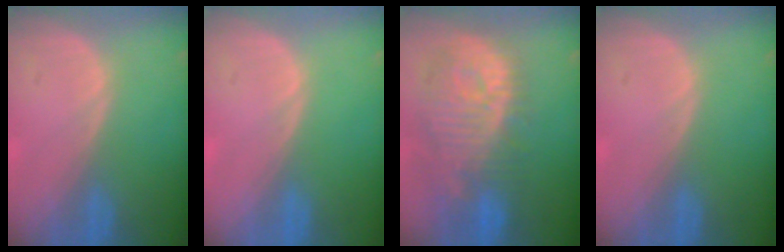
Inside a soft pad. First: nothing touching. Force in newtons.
{"total": 0.0}
{"total": 12.2, "press": 11.0, "slide": 5.1}
{"total": 0.0}